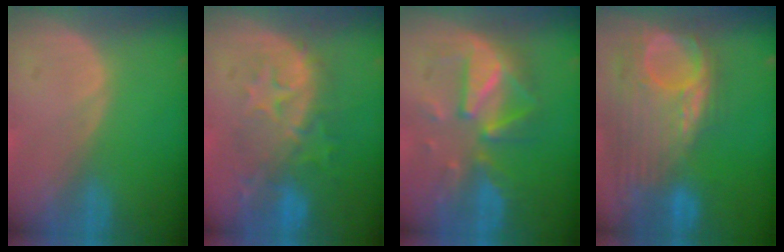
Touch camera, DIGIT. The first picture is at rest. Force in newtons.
{"total": 9.5, "press": 8.7, "slide": 4.0}
{"total": 8.2, "press": 8.2, "slide": 0.1}
{"total": 11.9, "press": 10.4, "slide": 5.8}